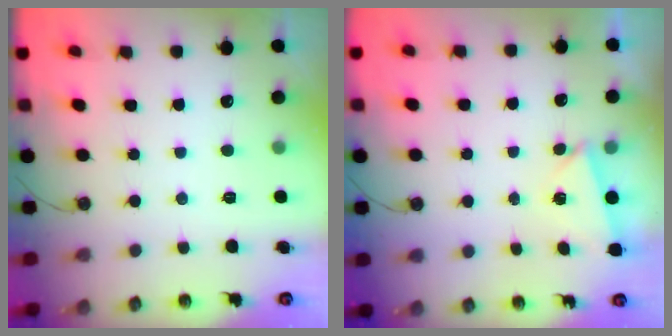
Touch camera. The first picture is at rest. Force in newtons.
{"total": 2.2, "press": 1.2, "slide": 1.8}